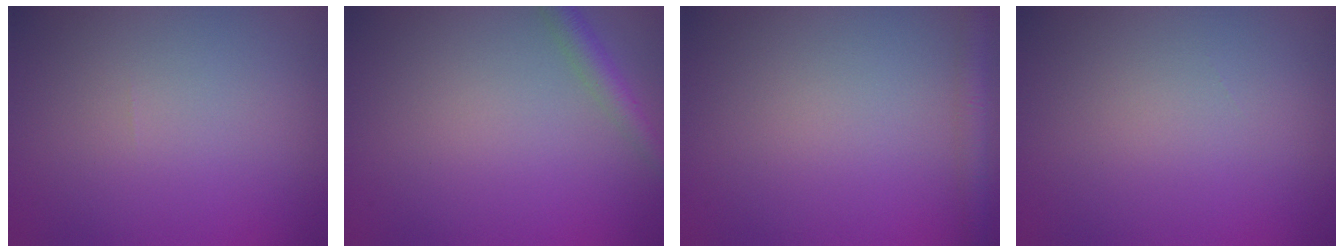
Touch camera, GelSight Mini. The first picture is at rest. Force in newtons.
{"total": 2.1, "press": 2.1, "slide": 0.1}
{"total": 2.1, "press": 2.1, "slide": 0.1}
{"total": 0.0}